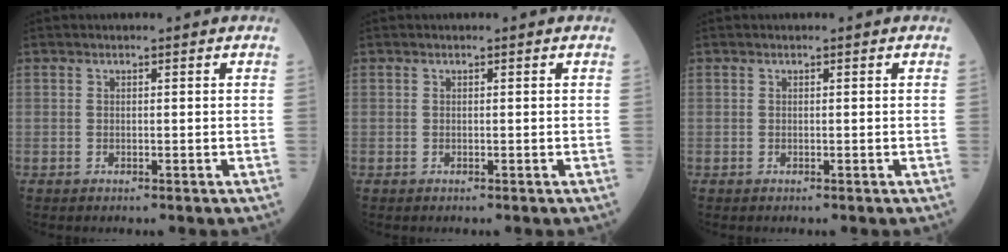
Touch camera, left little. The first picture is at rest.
{"total": 0.0}
{"total": 0.0}